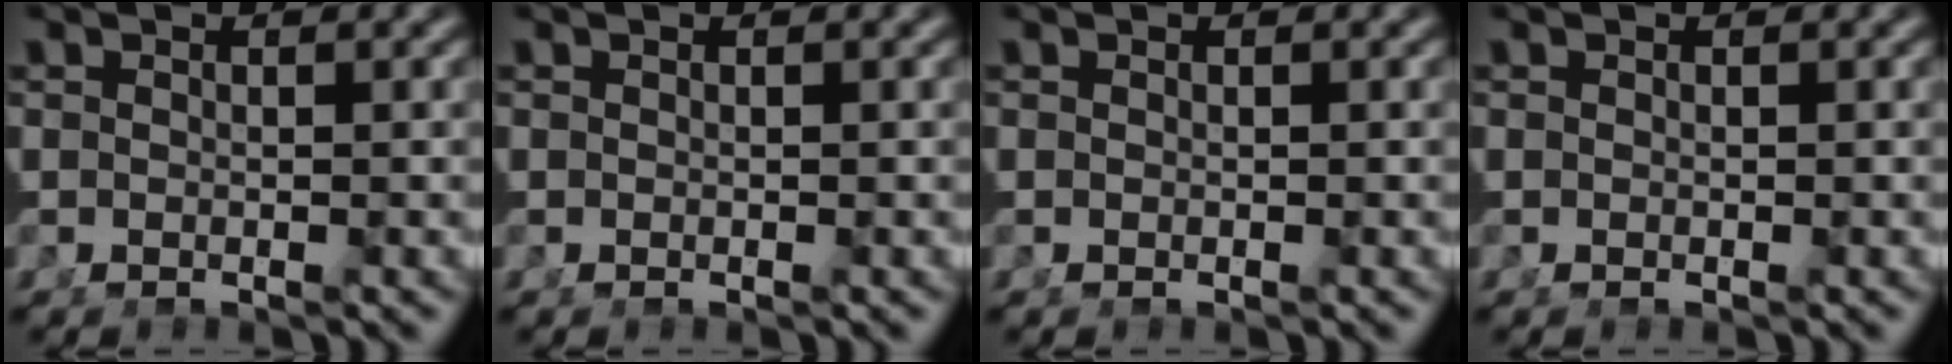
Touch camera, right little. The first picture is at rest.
{"total": 0.0}
{"total": 0.0}
{"total": 0.0}